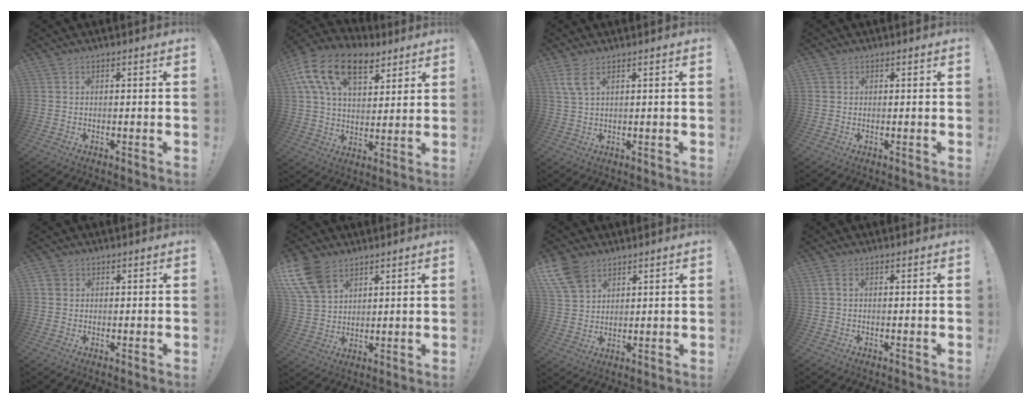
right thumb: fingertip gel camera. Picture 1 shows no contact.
{"total": 19.0, "force": [9.6, 11.2, 11.9], "torque": [-0.191, -0.040, 0.174]}
{"total": 4.7, "force": [2.5, 1.5, 3.7], "torque": [-0.080, 0.000, 0.049]}
{"total": 0.9, "force": [0.4, 0.8, 0.1], "torque": [-0.010, 0.005, 0.010]}
{"total": 2.4, "force": [1.1, 2.0, 0.7], "torque": [-0.017, 0.002, 0.022]}
{"total": 12.0, "force": [7.1, 7.6, 6.0], "torque": [-0.131, -0.028, 0.141]}
{"total": 9.5, "force": [6.1, 5.9, 4.3], "torque": [-0.098, -0.023, 0.122]}
{"total": 1.1, "force": [0.3, 0.4, 1.0], "torque": [-0.027, 0.006, 0.006]}